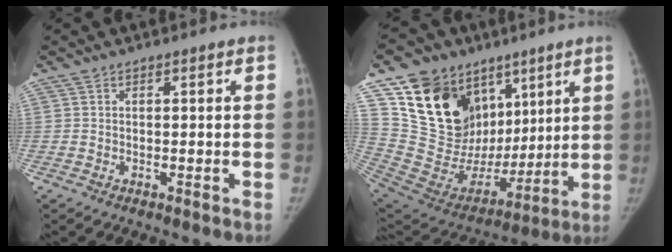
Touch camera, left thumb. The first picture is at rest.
{"total": 25.7, "force": [11.8, 18.1, 14.0], "torque": [-0.210, -0.005, 0.229]}